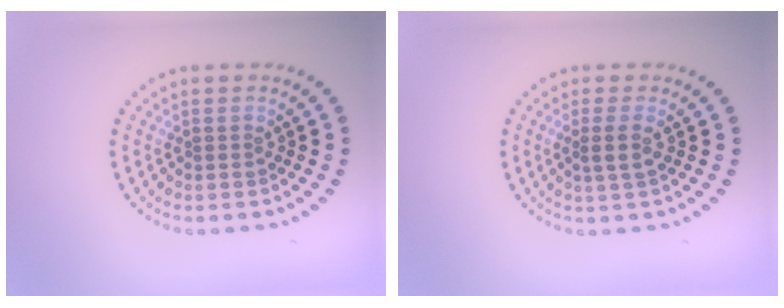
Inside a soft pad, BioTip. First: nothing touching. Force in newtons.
{"total": 1.5, "press": 1.0, "slide": 1.1}